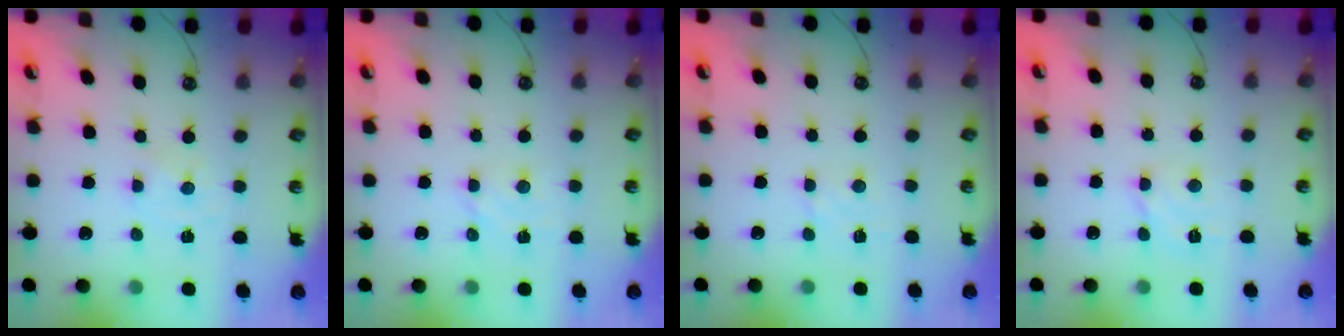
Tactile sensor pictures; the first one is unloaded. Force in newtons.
{"total": 3.3, "press": 3.3, "slide": 0.3}
{"total": 2.8, "press": 2.8, "slide": 0.4}
{"total": 3.5, "press": 3.5, "slide": 0.2}